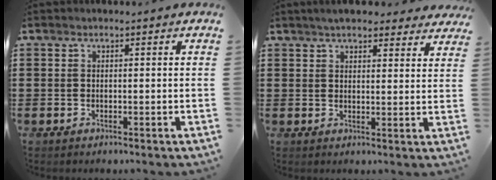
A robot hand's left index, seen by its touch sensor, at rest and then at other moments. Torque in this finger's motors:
{"motor_torque": [2.14, 0.00, 0.32, 0.09]}